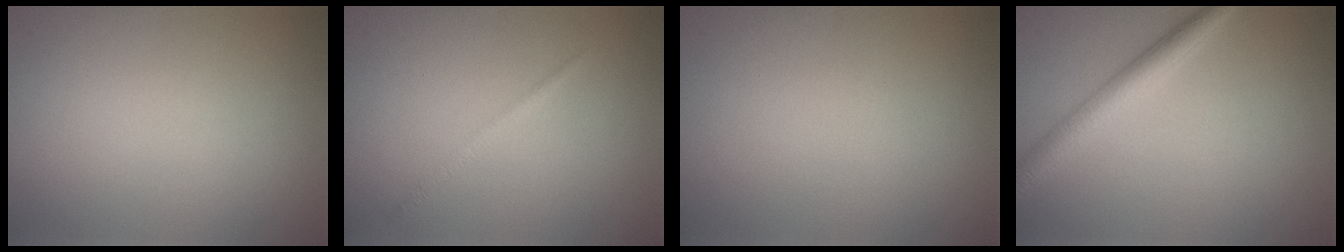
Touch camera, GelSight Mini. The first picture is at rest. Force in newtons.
{"total": 0.8, "press": 0.8, "slide": 0.1}
{"total": 0.0}
{"total": 3.4, "press": 3.4, "slide": 0.1}